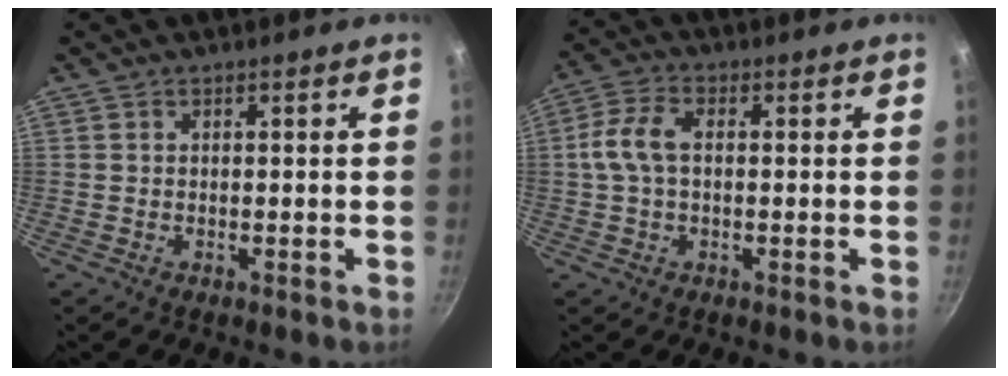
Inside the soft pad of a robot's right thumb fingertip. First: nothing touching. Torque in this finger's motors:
{"motor_torque": [-0.39, 0.47, 0.69, -0.21, 0.06]}